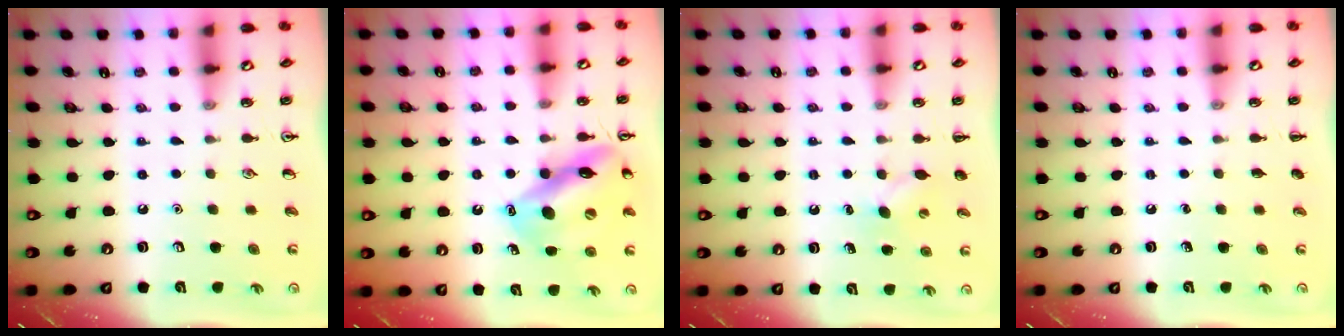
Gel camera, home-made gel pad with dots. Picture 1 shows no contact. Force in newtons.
{"total": 15.2, "press": 15.0, "slide": 2.5}
{"total": 4.5, "press": 4.4, "slide": 1.1}
{"total": 0.0}